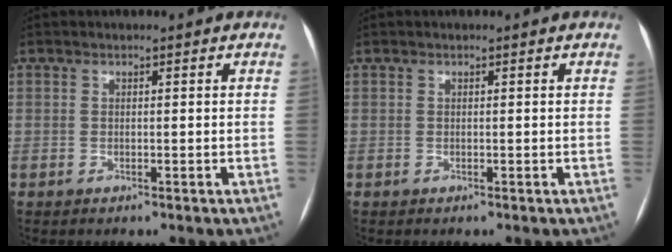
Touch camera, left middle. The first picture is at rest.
{"total": 0.0}